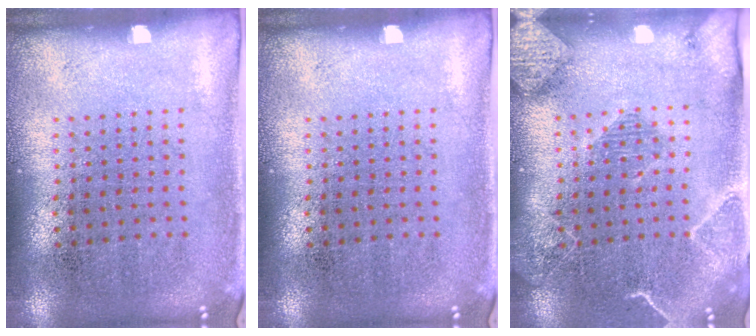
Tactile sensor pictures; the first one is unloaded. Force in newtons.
{"total": 0.0}
{"total": 2.2, "press": 2.1, "slide": 0.6}